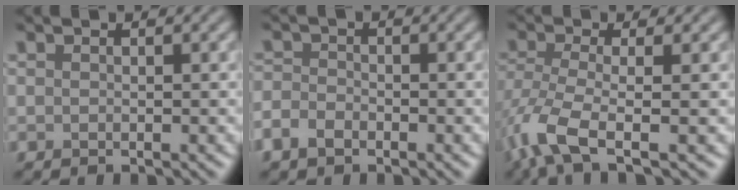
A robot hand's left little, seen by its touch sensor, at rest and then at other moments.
{"total": 2.2, "force": [-1.4, 1.4, 1.0], "torque": [-0.019, 0.000, -0.036]}
{"total": 5.7, "force": [-2.7, 1.8, 4.7], "torque": [-0.109, -0.008, -0.063]}